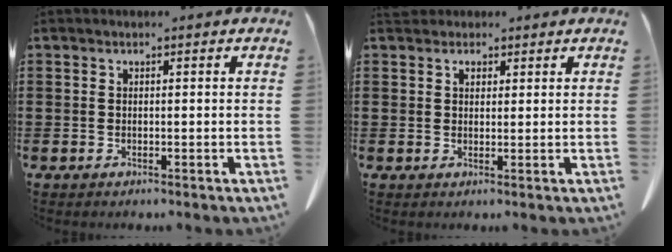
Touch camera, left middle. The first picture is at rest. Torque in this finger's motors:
{"motor_torque": [0.09, 0.07, 0.01, 0.00]}